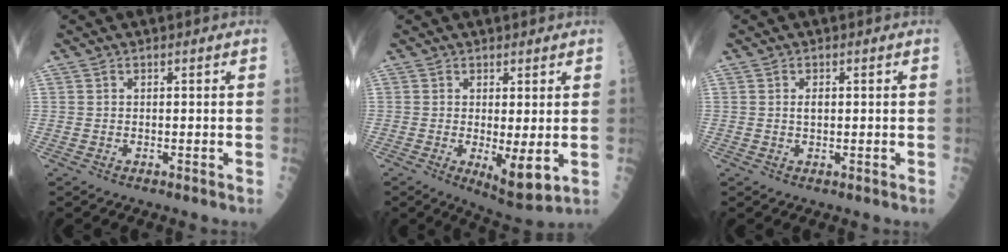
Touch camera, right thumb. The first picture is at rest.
{"total": 6.6, "force": [-0.7, 1.9, 6.3], "torque": [-0.094, -0.020, -0.005]}
{"total": 1.3, "force": [0.2, 0.7, 1.1], "torque": [-0.016, 0.000, 0.004]}